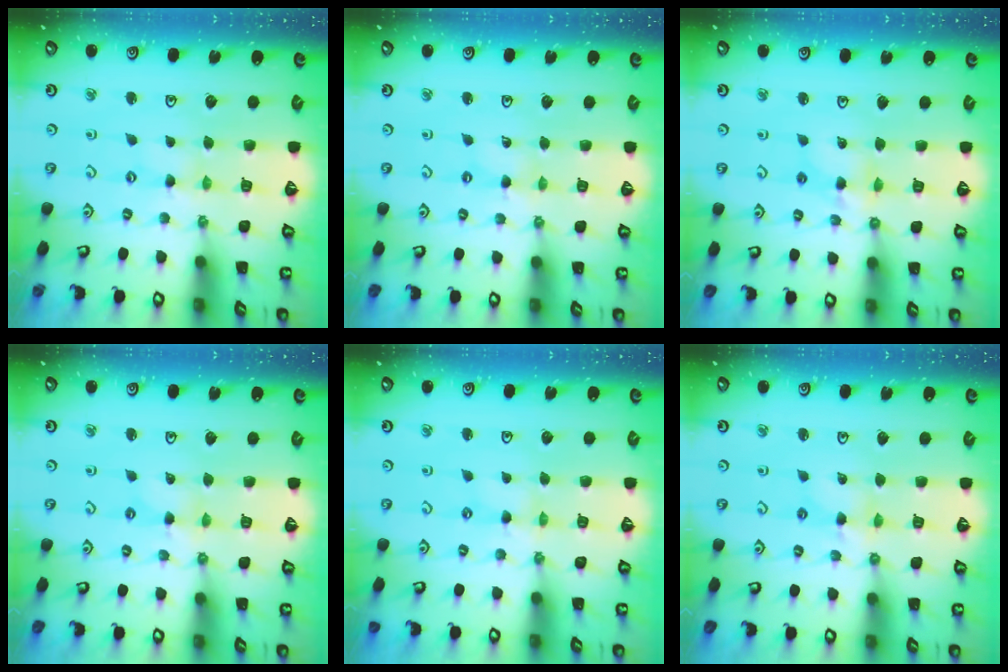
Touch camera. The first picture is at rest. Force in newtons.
{"total": 0.0}
{"total": 4.9, "press": 4.8, "slide": 0.5}
{"total": 1.5, "press": 1.5, "slide": 0.1}
{"total": 0.0}
{"total": 2.7, "press": 2.7, "slide": 0.2}